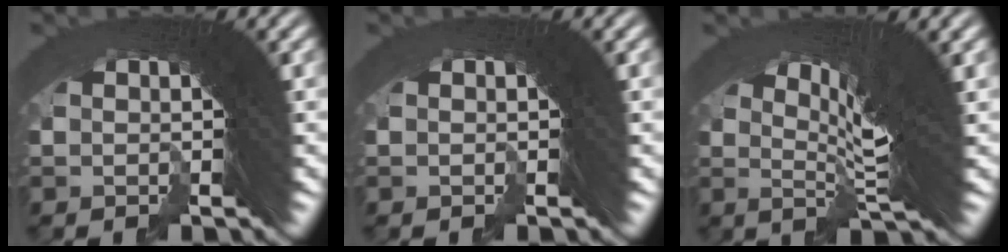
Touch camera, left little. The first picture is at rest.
{"total": 0.0}
{"total": 8.8, "force": [3.8, 1.7, 7.8], "torque": [-0.108, 0.030, 0.049]}